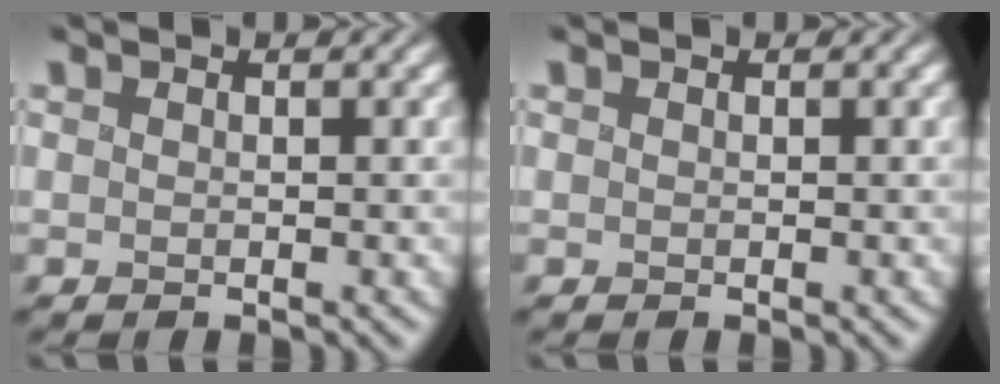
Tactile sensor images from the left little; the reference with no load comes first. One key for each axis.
{"total": 0.0}